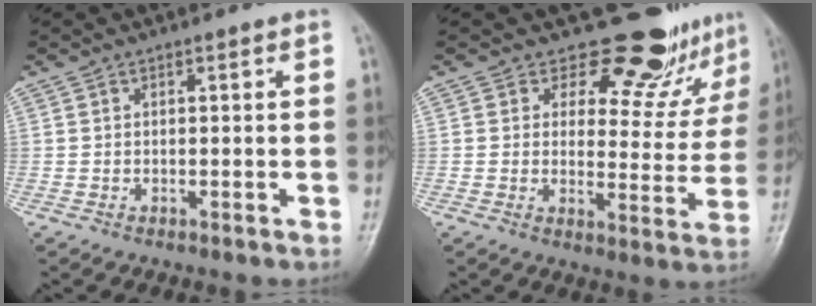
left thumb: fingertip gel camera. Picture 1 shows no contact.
{"total": 12.7, "force": [10.9, 5.8, 3.1], "torque": [0.011, -0.089, 0.122]}